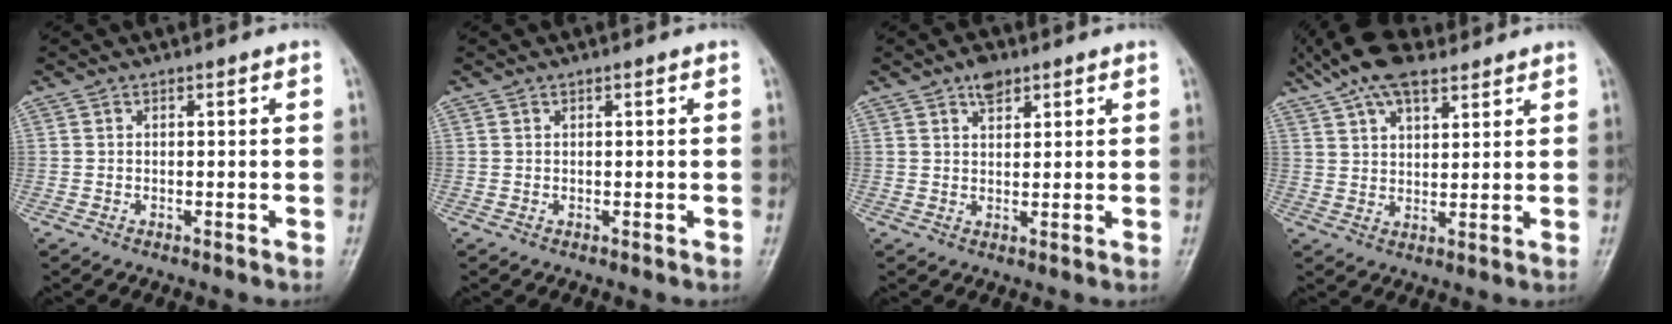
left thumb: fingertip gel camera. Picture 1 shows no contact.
{"total": 0.0}
{"total": 3.5, "force": [2.3, 2.0, 1.8], "torque": [-0.012, -0.010, 0.035]}
{"total": 11.9, "force": [8.4, 5.3, 6.6], "torque": [-0.101, 0.000, 0.149]}